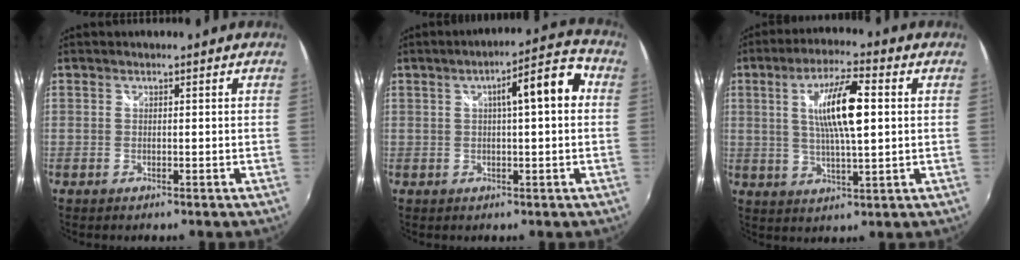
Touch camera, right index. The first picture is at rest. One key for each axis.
{"total": 8.6, "fx": 1.4, "fy": 1.6, "fz": 8.3, "tx": -0.114, "ty": 0.030, "tz": 0.028}
{"total": 11.4, "fx": 2.1, "fy": 2.3, "fz": 11.0, "tx": -0.203, "ty": 0.006, "tz": 0.039}